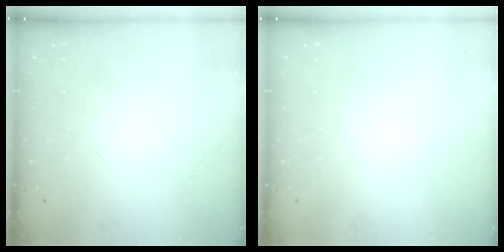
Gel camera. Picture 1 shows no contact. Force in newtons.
{"total": 0.0}